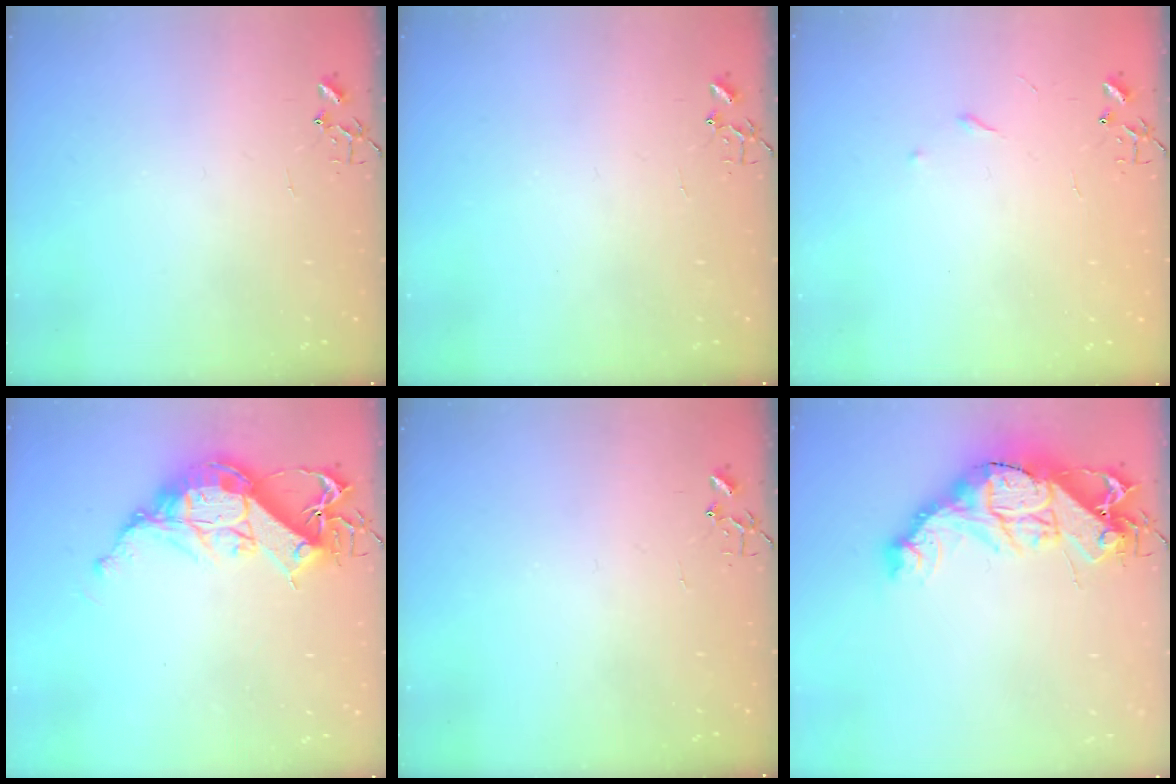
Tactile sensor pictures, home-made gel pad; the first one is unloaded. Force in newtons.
{"total": 0.0}
{"total": 3.7, "press": 3.6, "slide": 0.4}
{"total": 15.3, "press": 15.2, "slide": 1.3}
{"total": 0.0}
{"total": 19.8, "press": 19.7, "slide": 1.9}